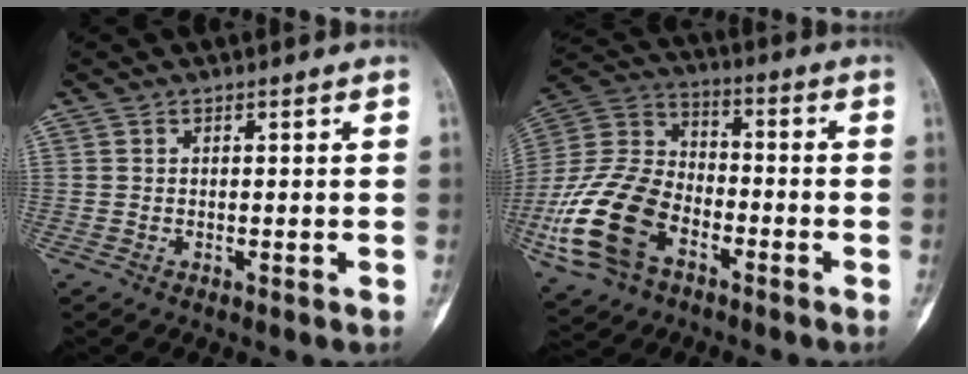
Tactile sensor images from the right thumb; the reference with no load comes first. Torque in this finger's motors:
{"motor_torque": [0.43, 0.60, 1.94, -0.83, 0.56]}